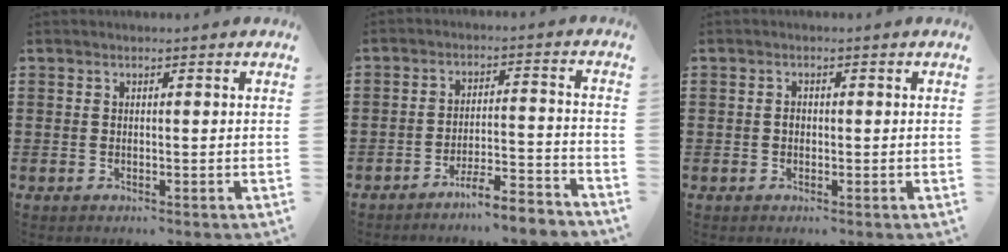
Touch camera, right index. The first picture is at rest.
{"total": 5.4, "force": [-5.0, 0.1, 1.9], "torque": [-0.033, 0.000, -0.097]}
{"total": 1.1, "force": [-0.2, 0.9, 0.7], "torque": [-0.016, 0.004, -0.004]}